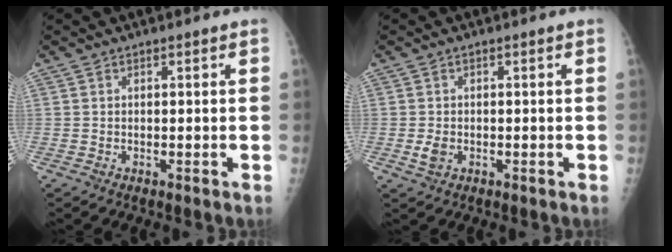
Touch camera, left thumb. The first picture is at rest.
{"total": 2.2, "force": [-0.4, 1.6, 1.4], "torque": [-0.024, -0.002, -0.007]}